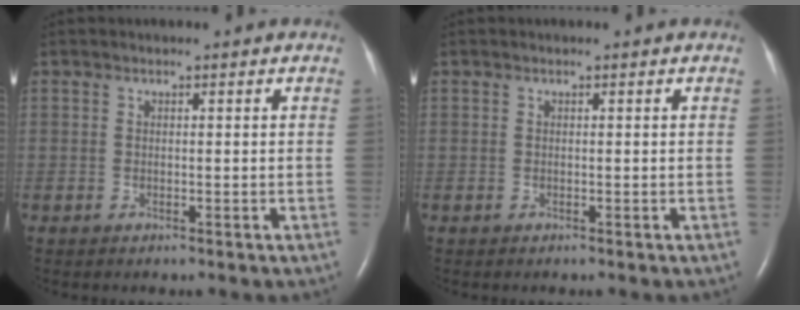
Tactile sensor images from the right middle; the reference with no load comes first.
{"total": 0.0}